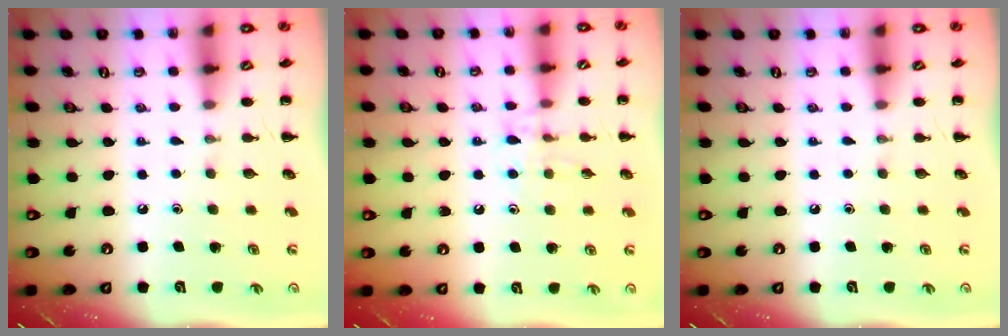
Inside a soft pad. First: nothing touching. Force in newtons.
{"total": 8.5, "press": 8.4, "slide": 1.2}
{"total": 0.0}